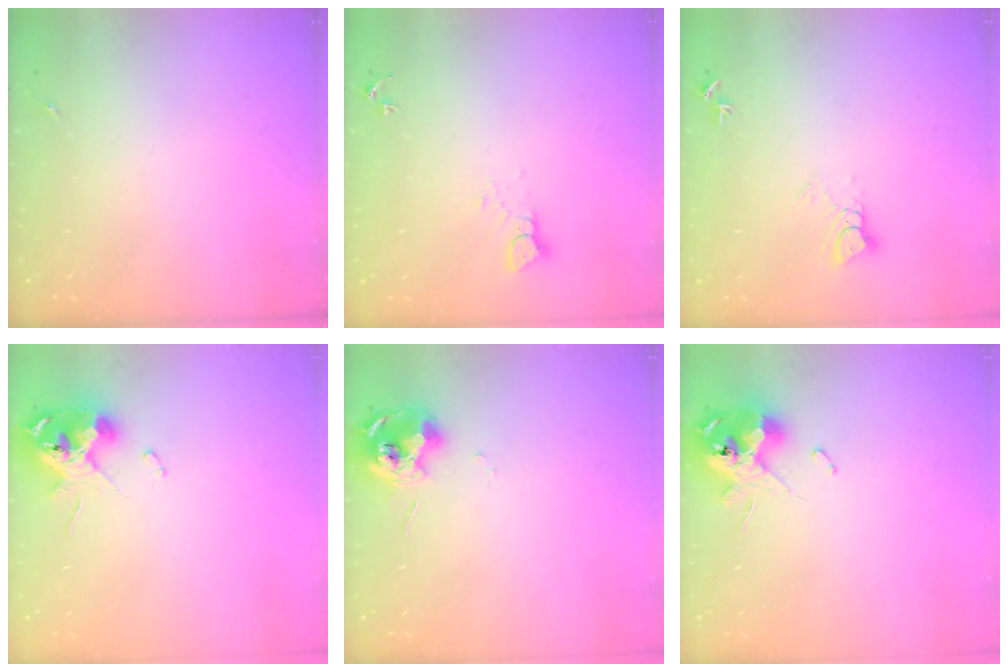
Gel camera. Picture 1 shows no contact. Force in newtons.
{"total": 3.1, "press": 3.1, "slide": 0.1}
{"total": 4.7, "press": 4.7, "slide": 0.2}
{"total": 11.2, "press": 11.2, "slide": 1.3}
{"total": 11.7, "press": 11.6, "slide": 1.0}
{"total": 12.4, "press": 12.2, "slide": 1.8}